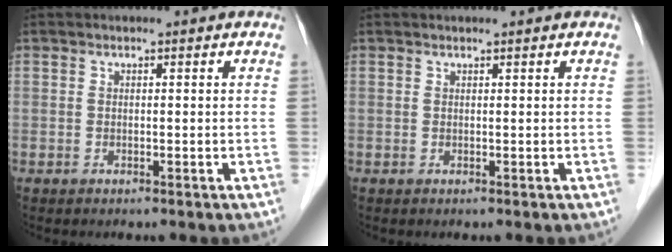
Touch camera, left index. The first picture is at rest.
{"total": 0.7, "force": [0.7, 0.0, 0.3], "torque": [-0.006, 0.007, 0.012]}